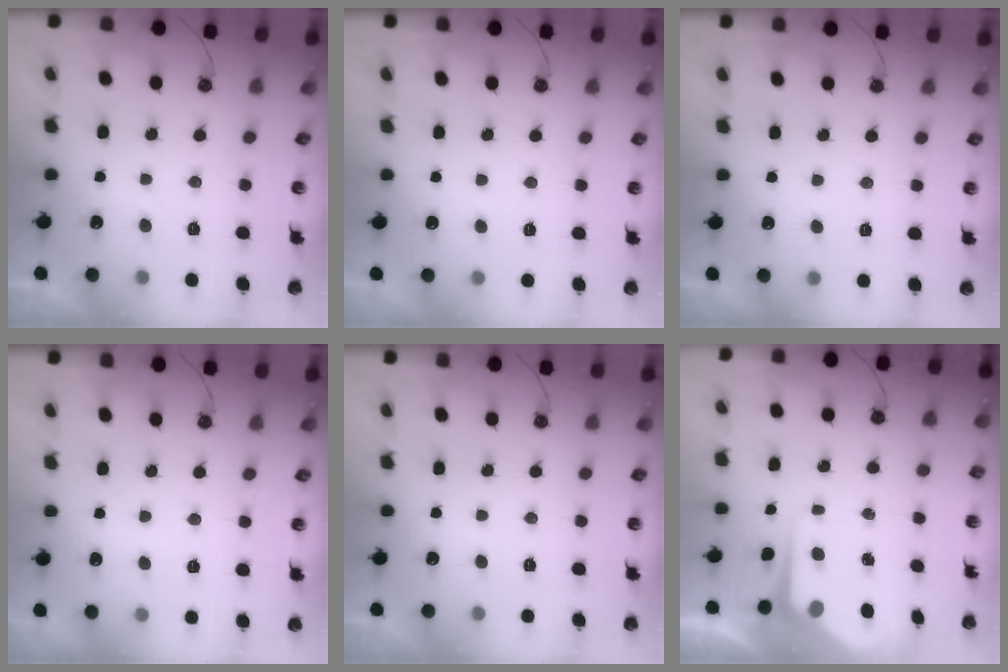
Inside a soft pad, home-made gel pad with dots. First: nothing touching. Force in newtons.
{"total": 2.3, "press": 2.3, "slide": 0.4}
{"total": 1.2, "press": 1.2, "slide": 0.3}
{"total": 4.1, "press": 4.0, "slide": 0.6}
{"total": 0.0}
{"total": 6.8, "press": 6.7, "slide": 0.4}